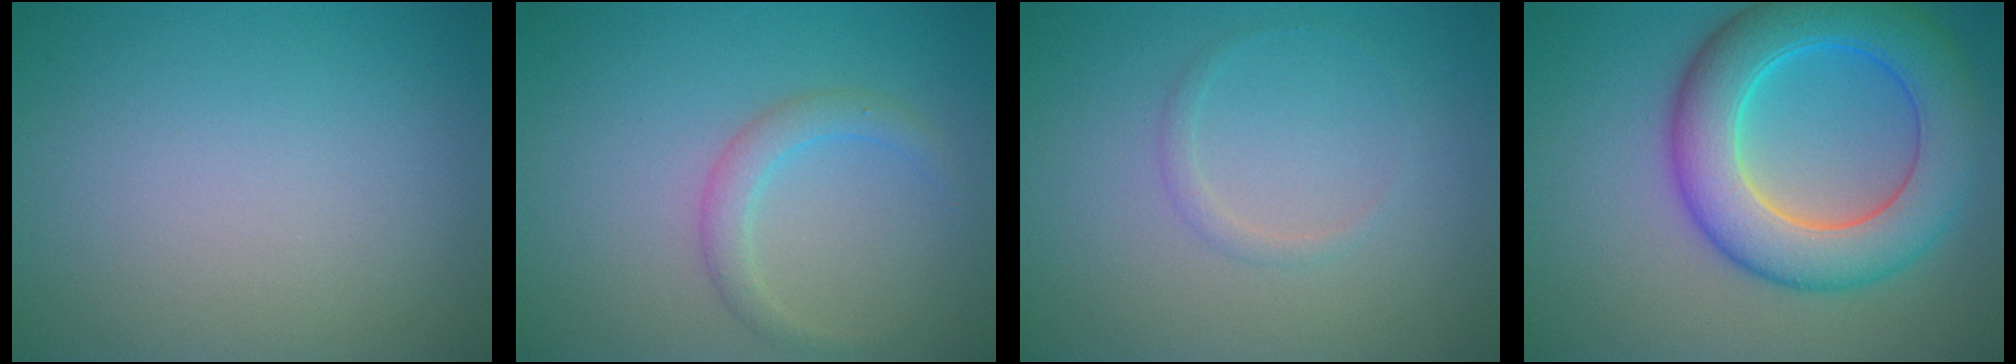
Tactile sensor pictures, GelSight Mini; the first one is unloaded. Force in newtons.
{"total": 2.1, "press": 2.1, "slide": 0.0}
{"total": 1.0, "press": 1.0, "slide": 0.1}
{"total": 9.1, "press": 9.1, "slide": 0.0}